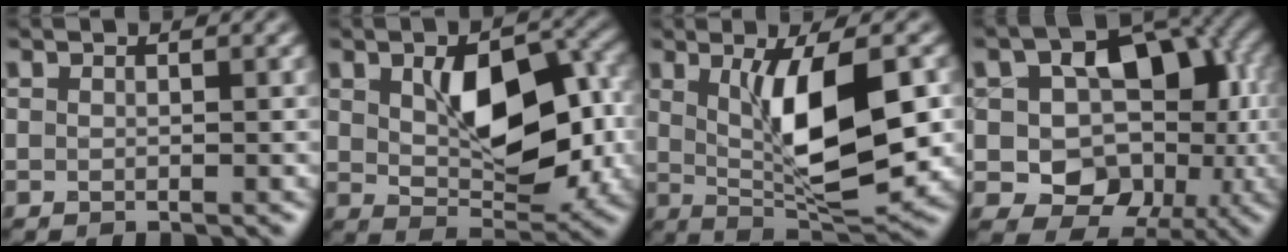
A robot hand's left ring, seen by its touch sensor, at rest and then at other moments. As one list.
[{"total": 8.9, "force": [0.6, 5.2, 7.3], "torque": [-0.123, -0.005, 0.017]}, {"total": 8.9, "force": [1.0, 2.8, 8.4], "torque": [-0.137, -0.010, 0.024]}, {"total": 11.8, "force": [0.2, 8.7, 7.9], "torque": [-0.097, -0.014, 0.005]}]